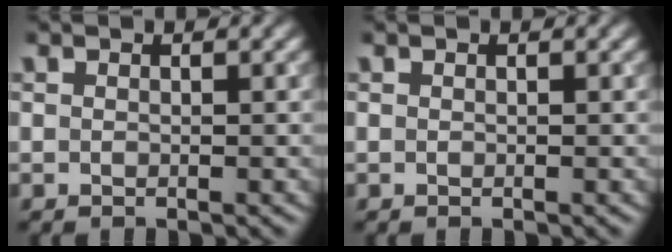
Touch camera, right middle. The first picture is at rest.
{"total": 0.0}